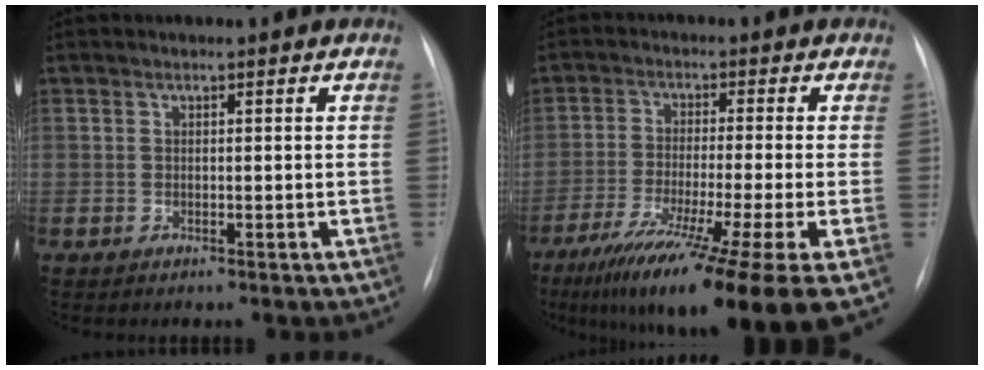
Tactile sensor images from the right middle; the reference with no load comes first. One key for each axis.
{"total": 18.2, "fx": -11.6, "fy": -1.2, "fz": 14.0, "tx": -0.190, "ty": -0.055, "tz": -0.189}